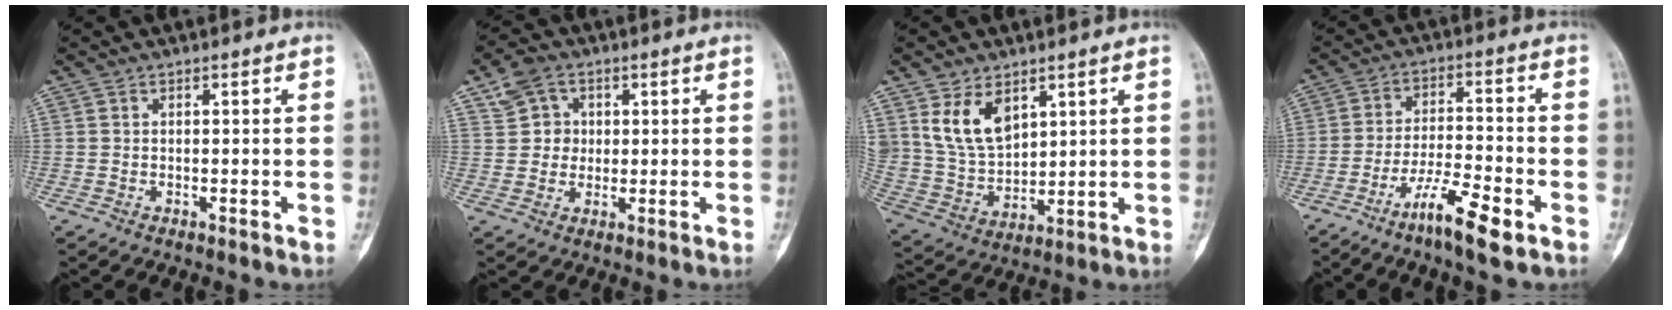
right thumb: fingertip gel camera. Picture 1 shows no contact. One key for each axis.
{"total": 6.4, "fx": 2.2, "fy": 5.6, "fz": 2.3, "tx": -0.015, "ty": 0.002, "tz": 0.038}
{"total": 11.4, "fx": 5.7, "fy": 7.1, "fz": 6.9, "tx": -0.108, "ty": -0.025, "tz": 0.131}
{"total": 9.9, "fx": -5.7, "fy": 1.7, "fz": 7.8, "tx": -0.148, "ty": 0.026, "tz": -0.102}